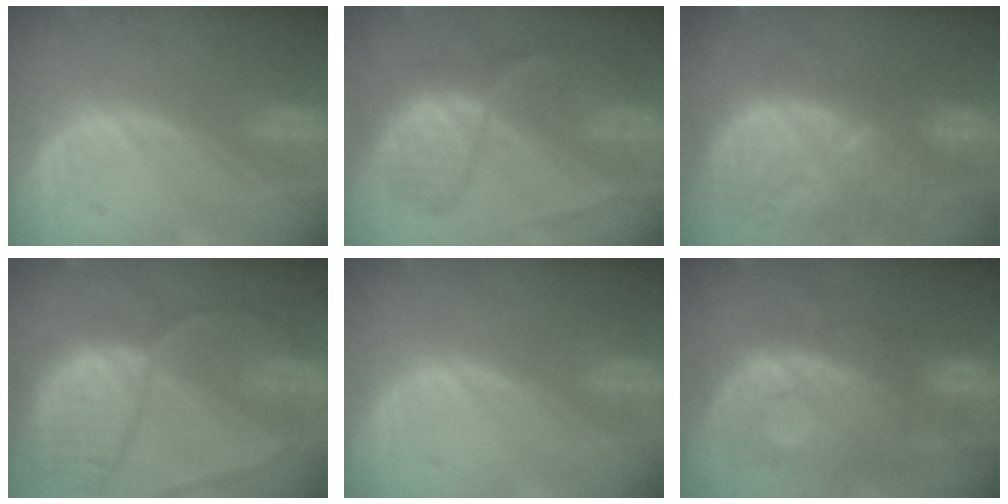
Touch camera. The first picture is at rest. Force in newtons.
{"total": 7.0, "press": 6.9, "slide": 1.5}
{"total": 13.4, "press": 11.5, "slide": 7.0}
{"total": 10.9, "press": 9.0, "slide": 6.1}
{"total": 0.0}
{"total": 11.0, "press": 9.7, "slide": 5.3}